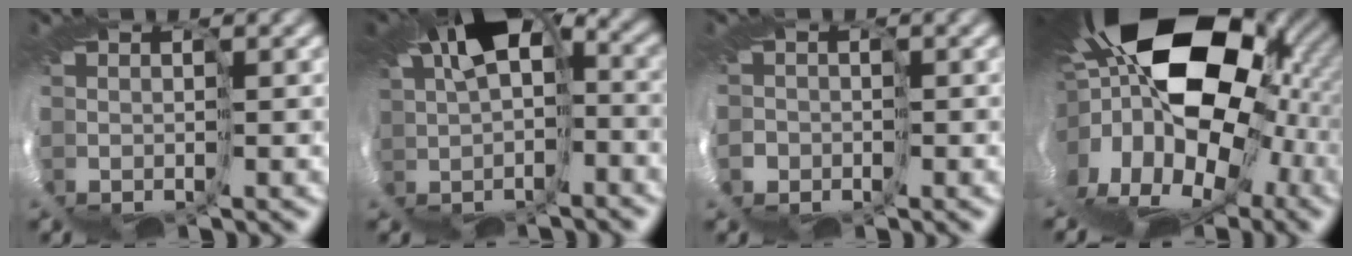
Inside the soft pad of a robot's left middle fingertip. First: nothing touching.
{"total": 5.6, "force": [2.0, 3.3, 4.1], "torque": [-0.100, -0.020, 0.055]}
{"total": 2.5, "force": [-0.8, 2.1, -1.1], "torque": [0.007, -0.011, -0.020]}
{"total": 16.7, "force": [-0.6, 10.5, 12.9], "torque": [-0.177, 0.004, -0.049]}